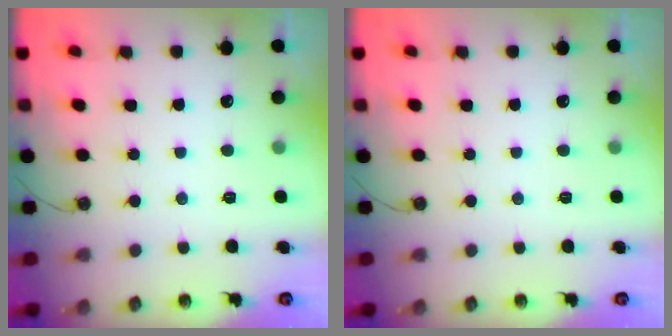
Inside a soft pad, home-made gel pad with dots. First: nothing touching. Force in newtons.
{"total": 0.0}